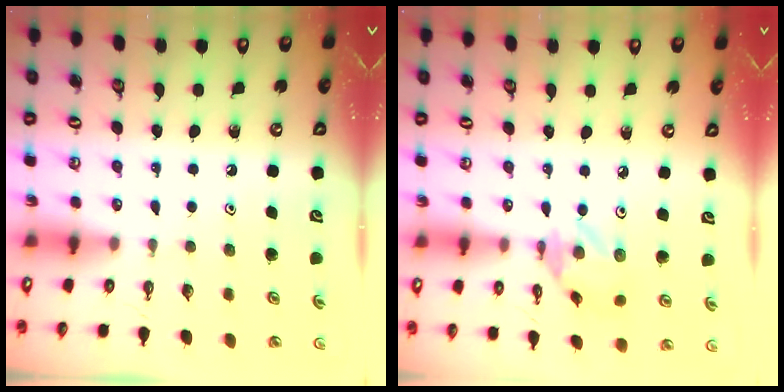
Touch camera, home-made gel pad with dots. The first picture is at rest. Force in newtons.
{"total": 4.8, "press": 4.8, "slide": 0.2}